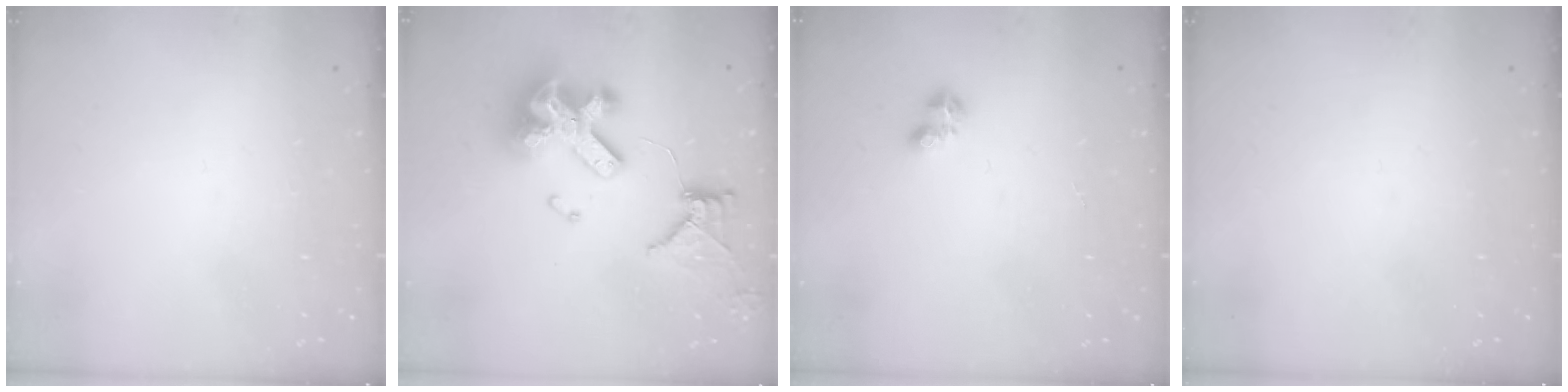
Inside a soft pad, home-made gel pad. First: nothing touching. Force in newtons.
{"total": 16.7, "press": 16.6, "slide": 1.9}
{"total": 3.1, "press": 3.0, "slide": 0.5}
{"total": 0.0}